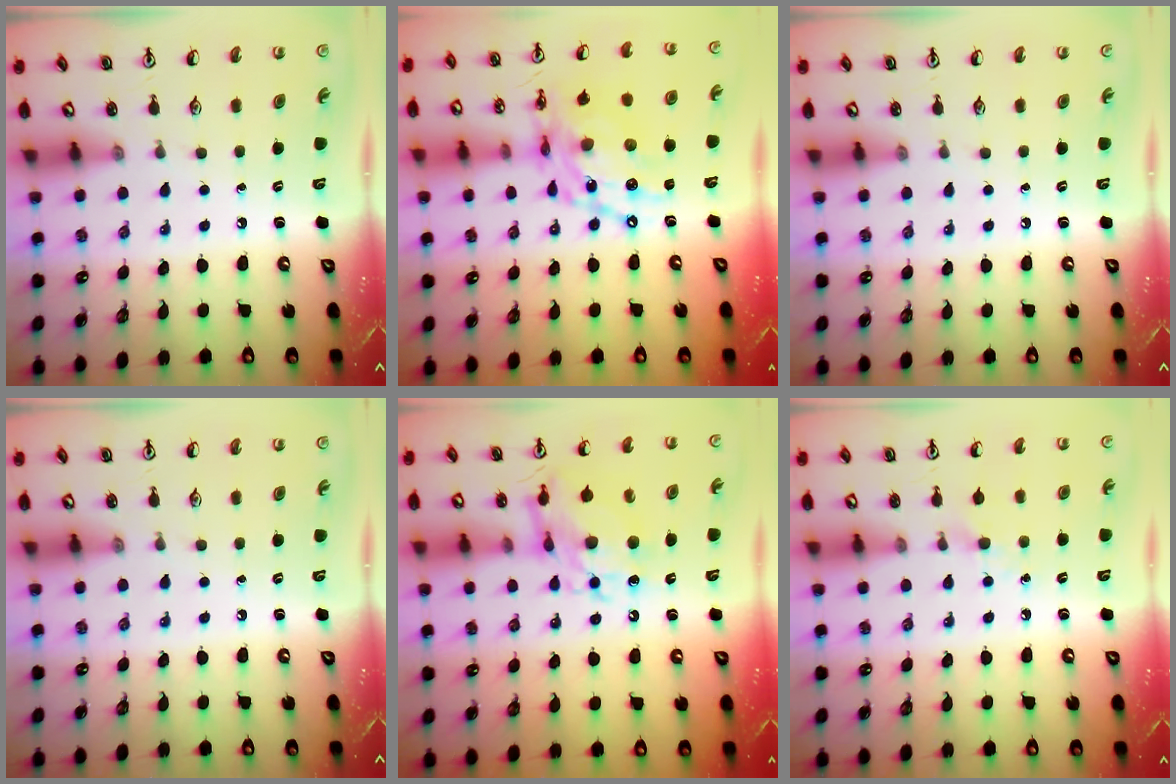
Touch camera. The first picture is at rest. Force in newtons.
{"total": 17.3, "press": 17.2, "slide": 1.4}
{"total": 0.0}
{"total": 0.0}
{"total": 10.7, "press": 10.6, "slide": 1.2}
{"total": 4.9, "press": 4.8, "slide": 0.8}